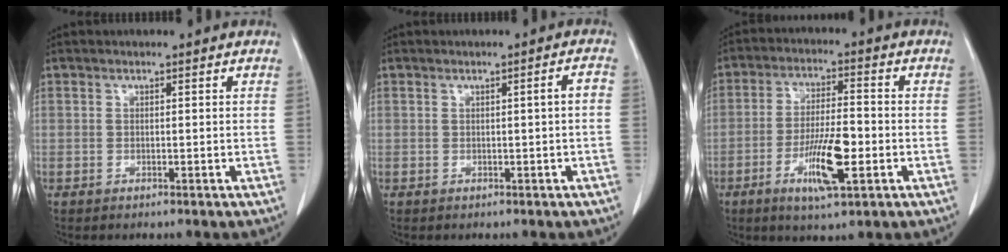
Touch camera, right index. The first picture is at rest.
{"total": 1.6, "force": [-0.2, -0.1, 1.6], "torque": [-0.022, 0.004, 0.000]}
{"total": 9.6, "force": [-3.3, 1.7, 8.9], "torque": [-0.165, -0.008, -0.057]}